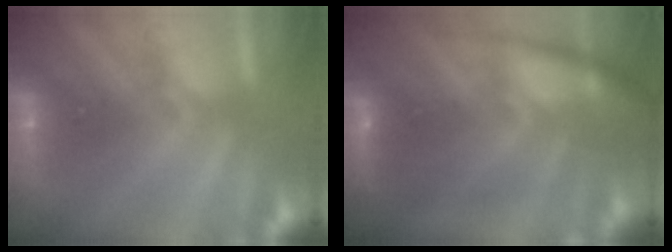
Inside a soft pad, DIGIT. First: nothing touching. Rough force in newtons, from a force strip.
{"total": 6.9}